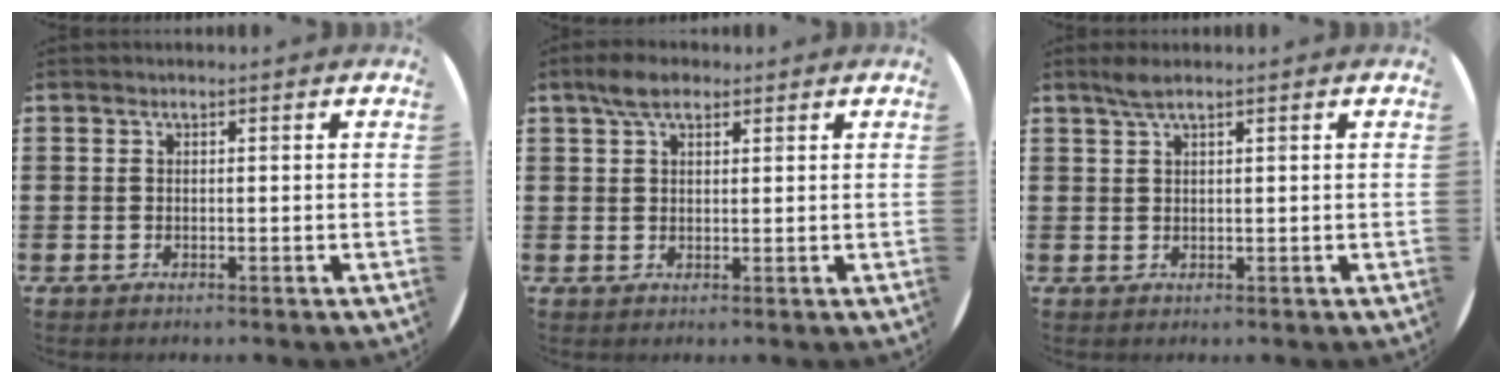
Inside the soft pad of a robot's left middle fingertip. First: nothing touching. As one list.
[{"total": 4.0, "force": [2.8, 1.8, 2.2], "torque": [-0.040, 0.007, 0.049]}, {"total": 2.0, "force": [1.4, 0.2, 1.4], "torque": [-0.029, 0.004, 0.024]}]